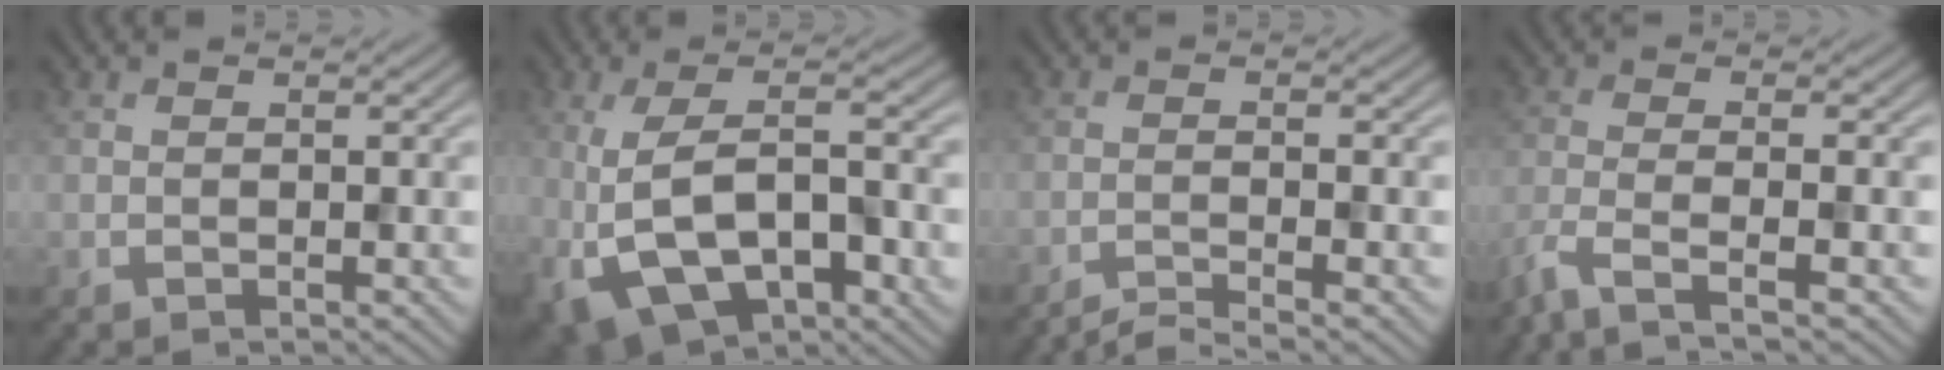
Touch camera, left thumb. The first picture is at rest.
{"total": 12.6, "force": [-4.1, 5.3, 10.7], "torque": [-0.207, -0.011, -0.059]}
{"total": 3.4, "force": [-2.8, 0.3, 1.9], "torque": [-0.021, 0.002, -0.067]}
{"total": 5.4, "force": [-3.8, 0.9, 3.7], "torque": [-0.069, -0.008, -0.092]}